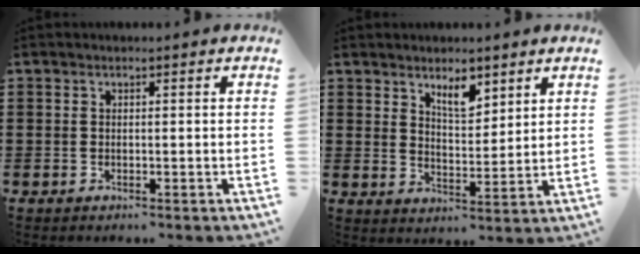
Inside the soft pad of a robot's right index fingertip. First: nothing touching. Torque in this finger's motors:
{"motor_torque": [0.04, 0.00, 0.08, 0.03]}